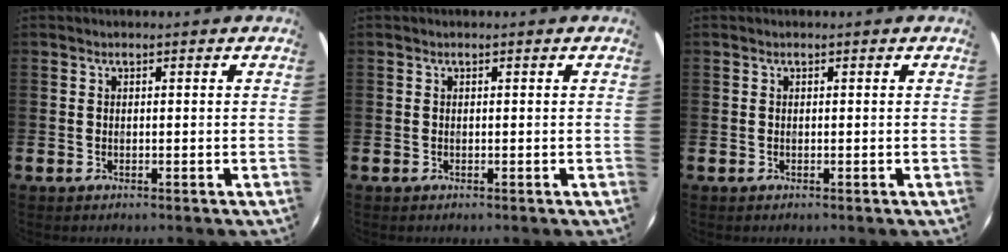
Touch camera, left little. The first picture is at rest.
{"total": 0.0}
{"total": 0.0}